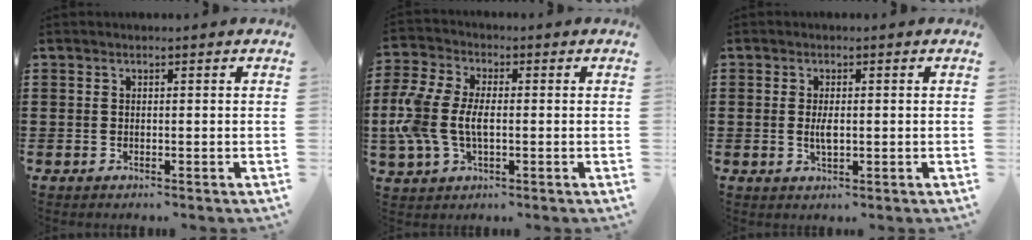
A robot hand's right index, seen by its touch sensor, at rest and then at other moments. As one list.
[{"total": 7.8, "force": [-1.0, 4.5, 6.3], "torque": [-0.167, -0.005, -0.029]}, {"total": 2.6, "force": [0.0, 1.0, 2.4], "torque": [-0.051, -0.003, -0.003]}]